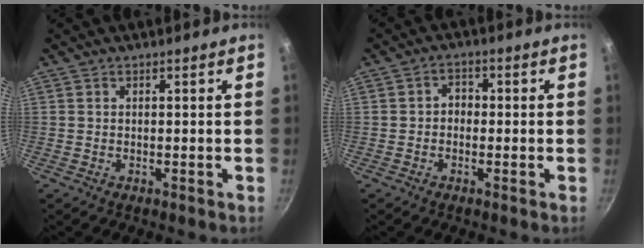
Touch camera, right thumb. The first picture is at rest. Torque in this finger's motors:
{"motor_torque": [-0.79, -0.06, 0.00, 0.18, 0.05]}